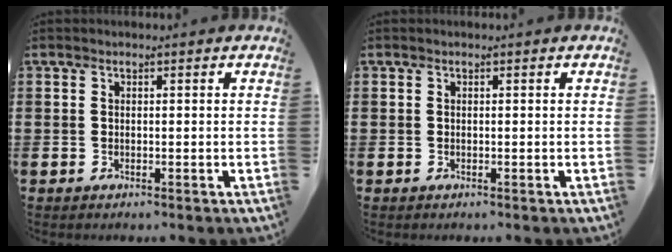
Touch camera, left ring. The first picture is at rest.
{"total": 0.0}